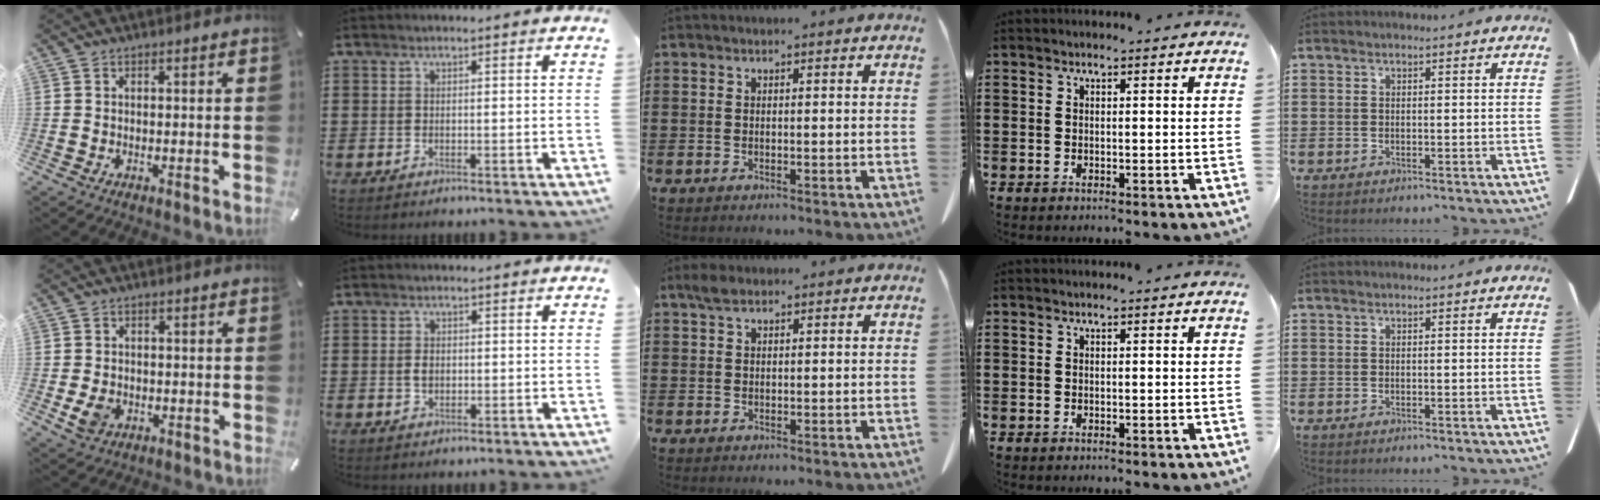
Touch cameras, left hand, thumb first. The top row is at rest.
{"thumb": {"total": 4.3, "force": [-1.0, 3.5, 2.3], "torque": [-0.042, -0.002, -0.019]}, "index": {"total": 1.8, "force": [0.0, 1.2, 1.4], "torque": [-0.029, 0.006, -0.001]}, "middle": {"total": 2.0, "force": [1.3, 0.9, 1.2], "torque": [-0.027, 0.004, 0.025]}}